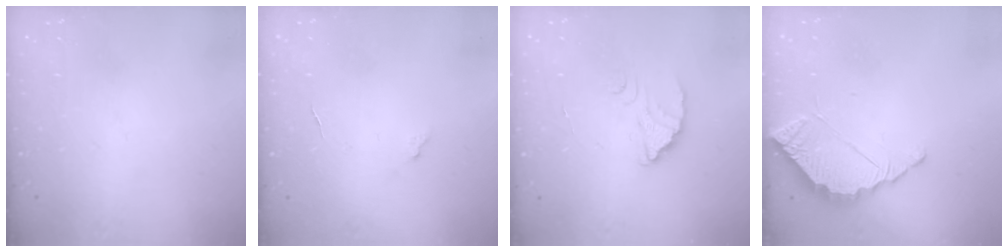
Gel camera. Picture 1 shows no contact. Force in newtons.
{"total": 3.0, "press": 3.0, "slide": 0.3}
{"total": 2.5, "press": 2.5, "slide": 0.1}
{"total": 4.4, "press": 4.4, "slide": 0.3}